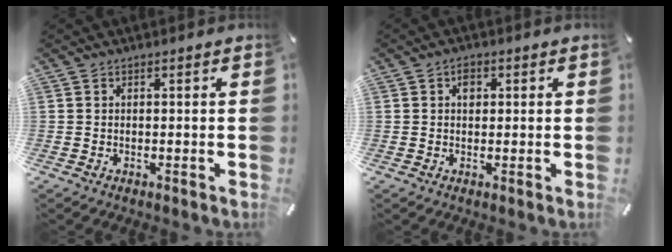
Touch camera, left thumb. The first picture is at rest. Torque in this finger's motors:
{"motor_torque": [0.04, 0.15, 0.21, -0.29, 0.12]}